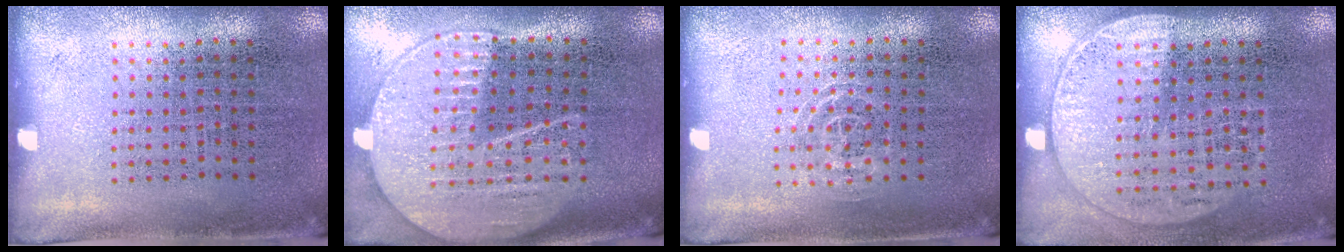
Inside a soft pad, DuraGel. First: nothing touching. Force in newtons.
{"total": 2.1, "press": 1.9, "slide": 0.9}
{"total": 1.0, "press": 0.5, "slide": 0.8}
{"total": 1.6, "press": 1.4, "slide": 0.7}